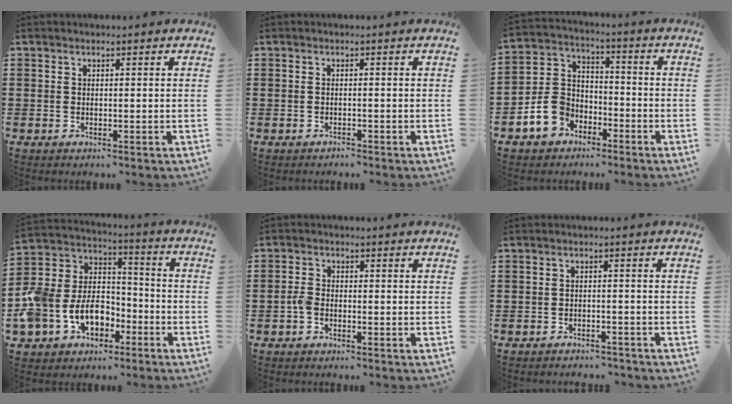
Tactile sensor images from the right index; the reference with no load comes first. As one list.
[{"total": 0.6, "force": [-0.6, 0.1, 0.2], "torque": [-0.006, -0.002, -0.011]}, {"total": 7.6, "force": [-4.0, 6.0, 2.5], "torque": [-0.088, 0.022, -0.081]}, {"total": 10.8, "force": [-5.1, 8.3, 4.5], "torque": [-0.121, 0.025, -0.094]}, {"total": 1.9, "force": [-0.9, 1.1, 1.3], "torque": [-0.043, -0.003, -0.021]}, {"total": 1.8, "force": [-1.8, 0.2, 0.0], "torque": [-0.006, 0.001, -0.038]}]